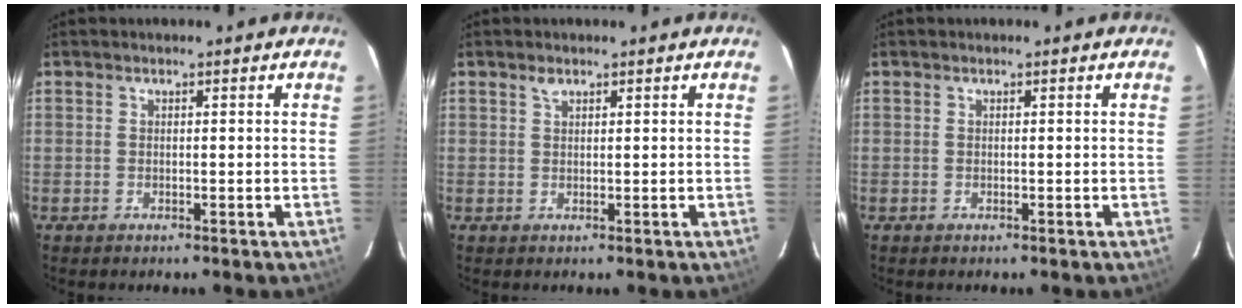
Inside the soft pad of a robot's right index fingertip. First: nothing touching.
{"total": 1.0, "force": [0.8, 0.5, 0.5], "torque": [-0.009, 0.002, 0.014]}
{"total": 0.0}